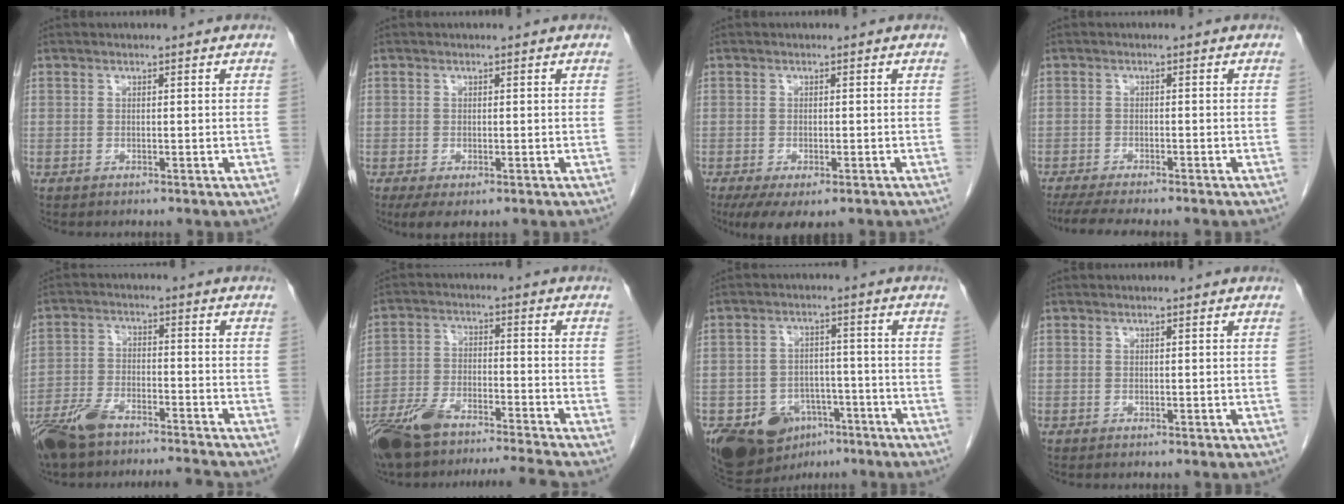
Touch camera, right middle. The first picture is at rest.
{"total": 3.1, "force": [-1.7, 1.4, 2.3], "torque": [-0.039, -0.007, -0.021]}
{"total": 6.9, "force": [-4.5, 2.7, 4.5], "torque": [-0.067, -0.013, -0.069]}
{"total": 8.8, "force": [-7.4, 1.0, 4.6], "torque": [-0.064, -0.014, -0.111]}
{"total": 9.9, "force": [-8.8, 1.5, 4.4], "torque": [-0.094, -0.001, -0.156]}
{"total": 12.6, "force": [-11.0, 0.5, 6.2], "torque": [-0.122, -0.001, -0.193]}
{"total": 13.0, "force": [-7.1, 9.3, 5.6], "torque": [-0.112, 0.013, -0.105]}
{"total": 0.0}